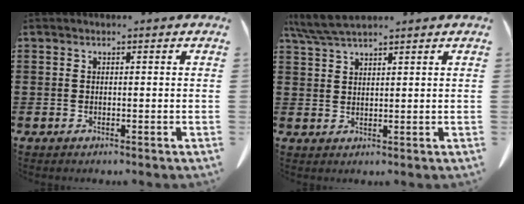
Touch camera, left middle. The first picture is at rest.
{"total": 4.2, "force": [3.5, 0.4, 2.2], "torque": [-0.053, -0.005, 0.066]}